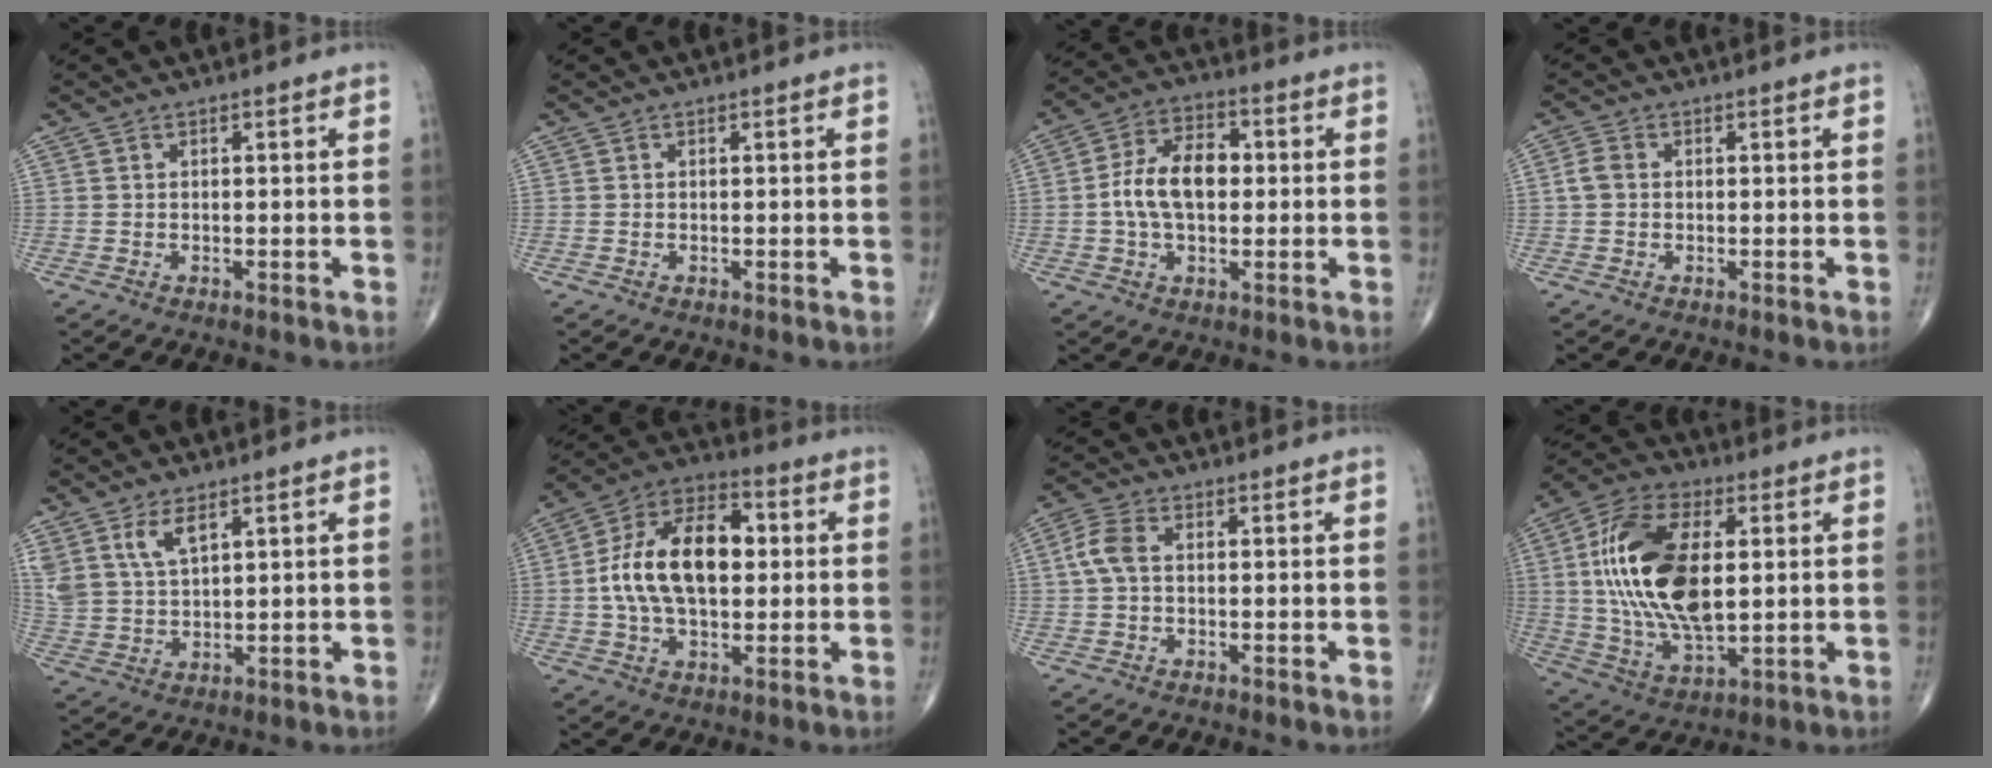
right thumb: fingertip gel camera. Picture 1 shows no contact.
{"total": 0.0}
{"total": 11.1, "force": [0.1, 6.7, 8.8], "torque": [-0.152, 0.023, -0.005]}
{"total": 2.6, "force": [0.0, 2.0, 1.6], "torque": [-0.032, 0.008, -0.003]}
{"total": 7.0, "force": [4.1, 3.2, 4.6], "torque": [-0.093, -0.015, 0.091]}
{"total": 17.9, "force": [1.3, 10.4, 14.5], "torque": [-0.241, 0.025, 0.016]}
{"total": 4.4, "force": [0.3, 2.6, 3.6], "torque": [-0.088, 0.013, 0.001]}
{"total": 21.0, "force": [2.7, 10.9, 17.8], "torque": [-0.345, -0.006, 0.050]}